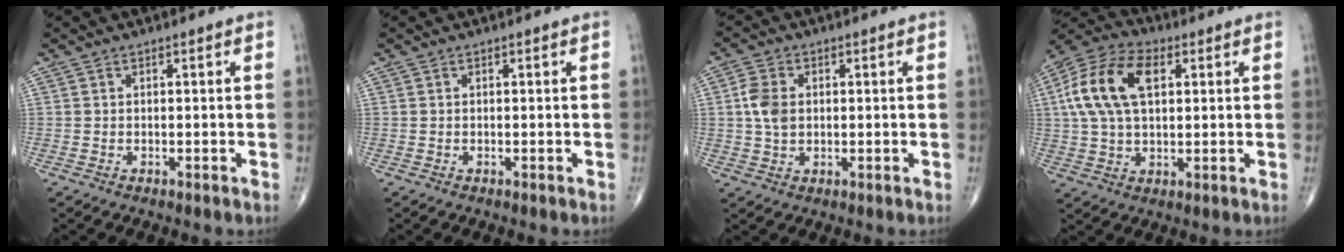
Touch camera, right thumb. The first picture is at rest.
{"total": 0.0}
{"total": 5.5, "force": [0.6, 4.0, 3.7], "torque": [-0.071, 0.001, 0.011]}
{"total": 15.3, "force": [3.8, 8.9, 11.9], "torque": [-0.232, 0.018, 0.066]}